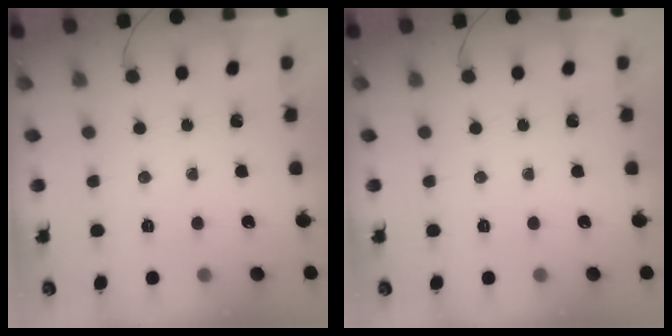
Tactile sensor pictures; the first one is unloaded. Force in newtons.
{"total": 0.0}